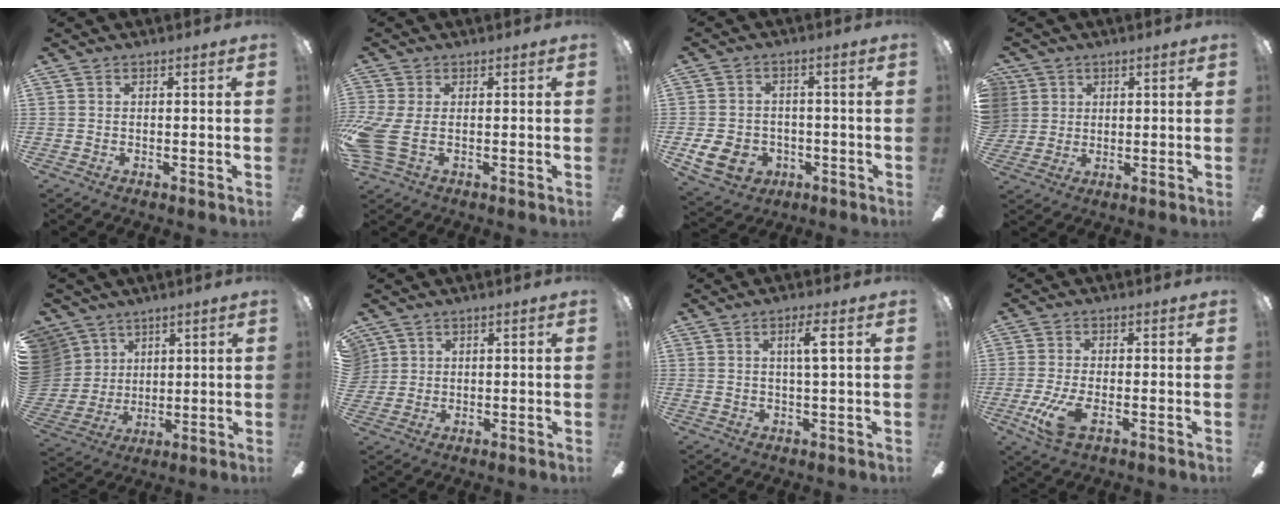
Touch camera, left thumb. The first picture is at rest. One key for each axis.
{"total": 7.9, "fx": -0.9, "fy": 4.1, "fz": 6.7, "tx": -0.155, "ty": -0.010, "tz": -0.014}
{"total": 9.2, "fx": -3.0, "fy": 7.4, "fz": 4.5, "tx": -0.107, "ty": 0.016, "tz": -0.053}
{"total": 5.0, "fx": 1.9, "fy": 4.7, "fz": 0.3, "tx": -0.018, "ty": 0.005, "tz": 0.038}
{"total": 10.9, "fx": 4.8, "fy": 9.5, "fz": 2.4, "tx": -0.085, "ty": -0.026, "tz": 0.100}
{"total": 2.9, "fx": 1.5, "fy": 2.5, "fz": 0.0, "tx": -0.009, "ty": 0.006, "tz": 0.030}
{"total": 4.0, "fx": 1.4, "fy": 0.4, "fz": 3.8, "tx": -0.070, "ty": 0.002, "tz": 0.016}
{"total": 8.3, "fx": -2.6, "fy": 3.4, "fz": 7.1, "tx": -0.155, "ty": -0.006, "tz": -0.046}